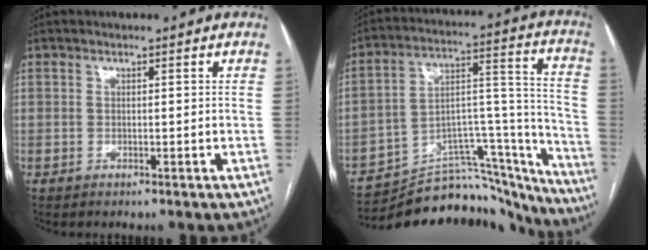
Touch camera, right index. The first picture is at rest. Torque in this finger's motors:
{"motor_torque": [-0.68, -0.59, -0.25, -0.07]}